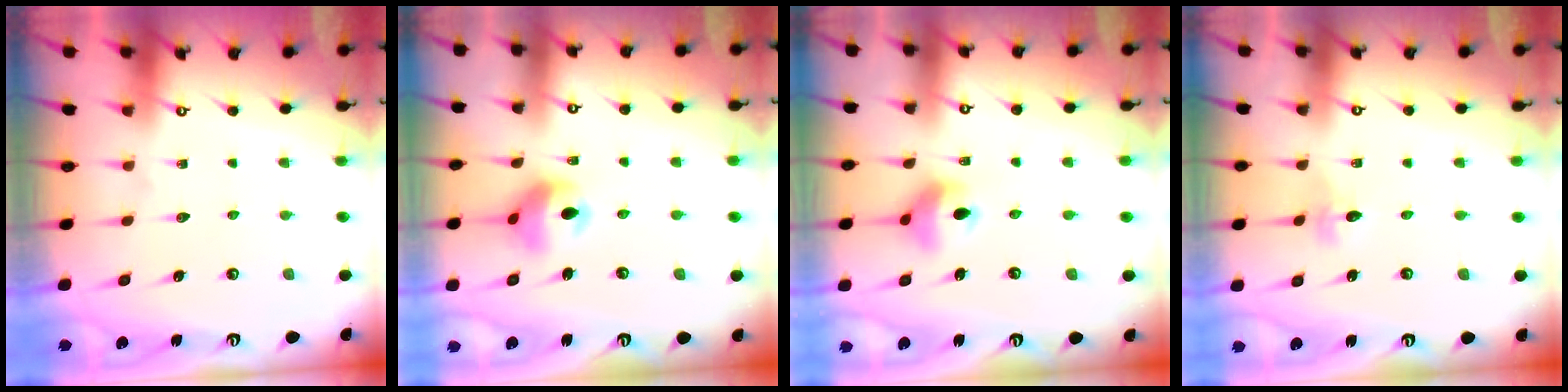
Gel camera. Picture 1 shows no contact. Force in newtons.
{"total": 9.6, "press": 9.5, "slide": 1.2}
{"total": 9.2, "press": 8.6, "slide": 3.2}
{"total": 2.3, "press": 2.3, "slide": 0.2}